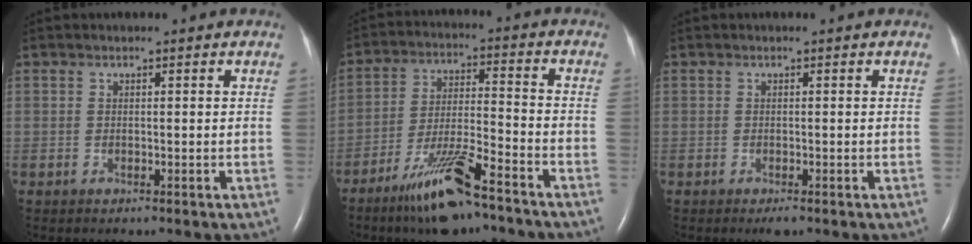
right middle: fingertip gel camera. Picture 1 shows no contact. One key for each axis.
{"total": 11.8, "fx": -8.4, "fy": 1.4, "fz": 8.2, "tx": -0.159, "ty": -0.021, "tz": -0.149}
{"total": 1.1, "fx": -0.7, "fy": 0.2, "fz": 0.8, "tx": -0.014, "ty": -0.003, "tz": -0.009}